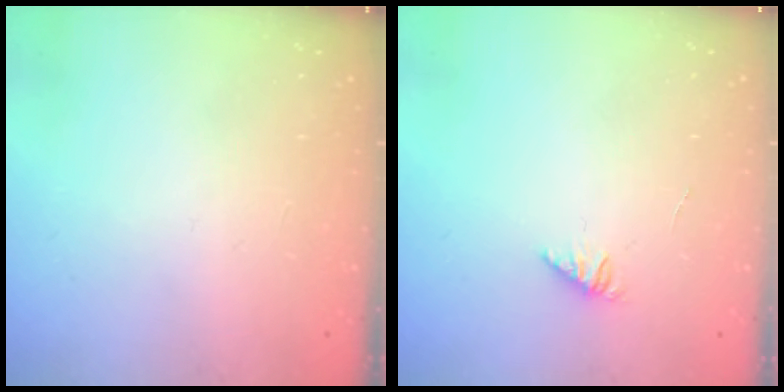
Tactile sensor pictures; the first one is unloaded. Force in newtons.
{"total": 1.2, "press": 1.1, "slide": 0.3}